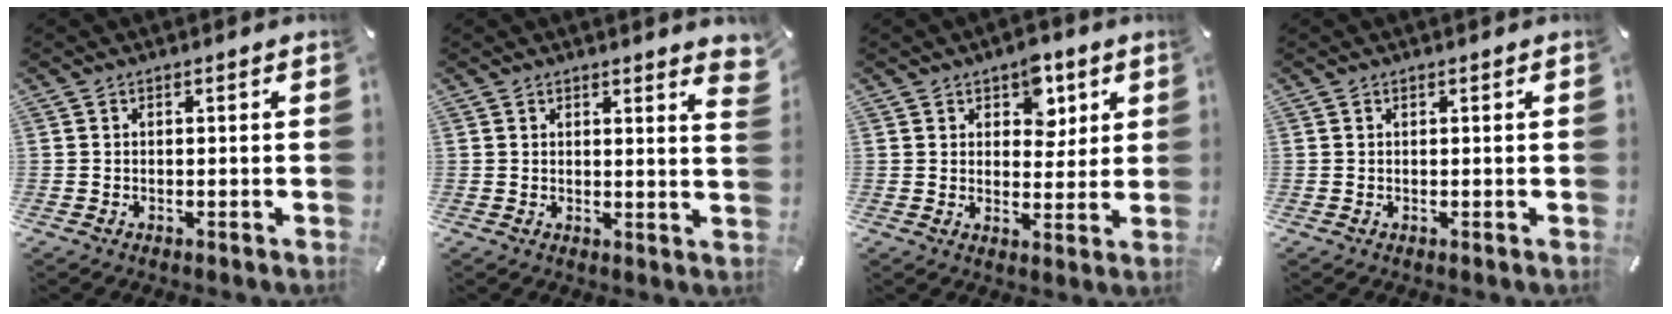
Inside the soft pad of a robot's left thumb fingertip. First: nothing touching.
{"total": 2.7, "force": [2.2, 0.4, 1.6], "torque": [-0.013, -0.014, 0.034]}
{"total": 7.4, "force": [4.1, 5.1, 3.3], "torque": [-0.028, -0.013, 0.066]}
{"total": 0.0}